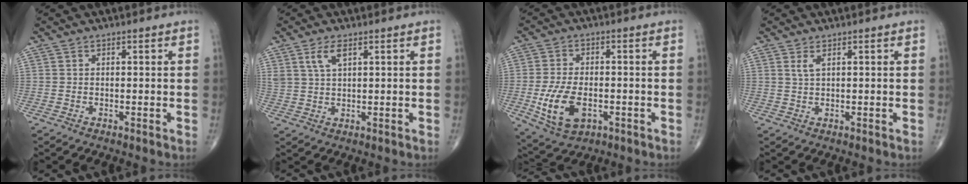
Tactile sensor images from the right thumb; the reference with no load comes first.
{"total": 4.1, "force": [2.2, 1.6, 3.0], "torque": [-0.061, -0.006, 0.048]}
{"total": 10.5, "force": [-2.7, 6.0, 8.1], "torque": [-0.156, 0.001, -0.037]}
{"total": 1.6, "force": [0.9, 0.5, 1.3], "torque": [-0.030, 0.000, 0.022]}